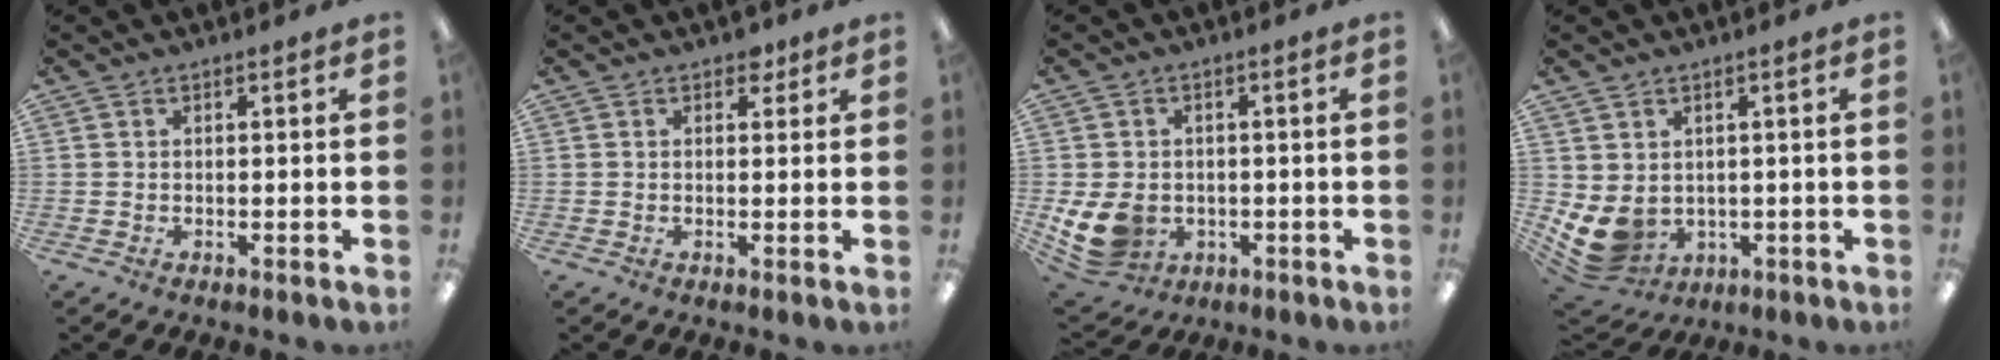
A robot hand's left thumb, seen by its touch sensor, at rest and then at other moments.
{"total": 2.4, "force": [1.5, 1.6, 1.1], "torque": [-0.007, -0.002, 0.024]}
{"total": 9.5, "force": [-1.8, 7.5, 5.5], "torque": [-0.123, 0.002, -0.030]}
{"total": 6.3, "force": [0.0, 5.2, 3.6], "torque": [-0.102, -0.010, 0.005]}